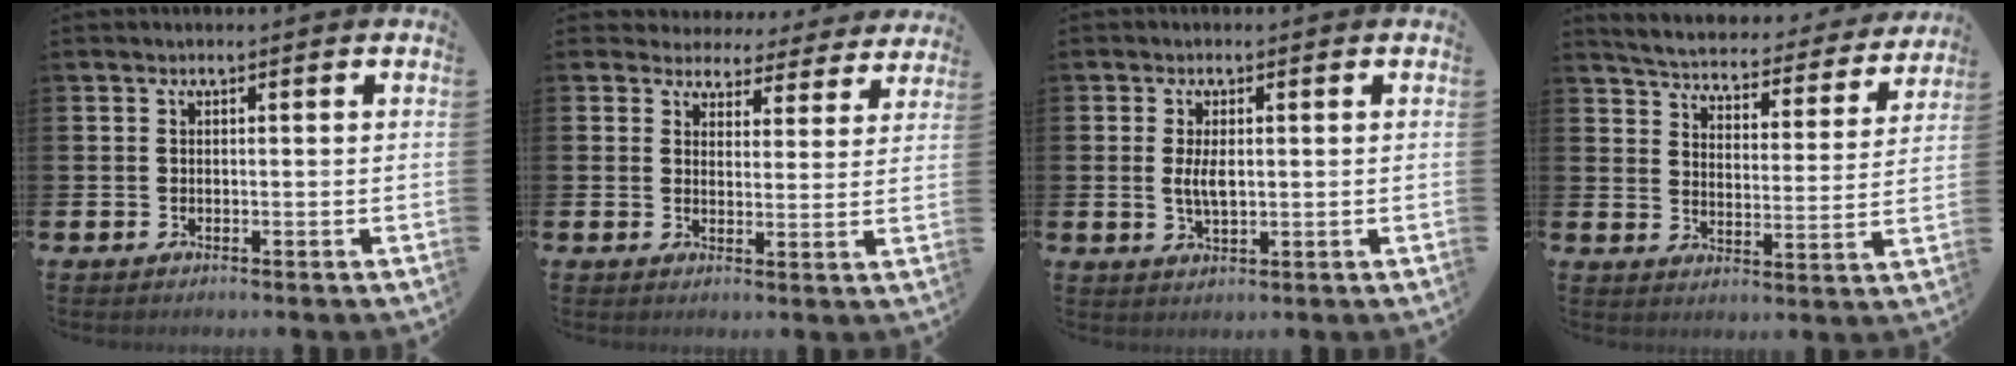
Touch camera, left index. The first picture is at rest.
{"total": 3.8, "force": [3.4, 1.6, 0.2], "torque": [-0.021, -0.027, 0.057]}
{"total": 3.2, "force": [0.4, 1.4, 2.8], "torque": [-0.045, -0.002, 0.004]}
{"total": 4.8, "force": [4.6, 0.9, 0.8], "torque": [-0.043, -0.039, 0.074]}